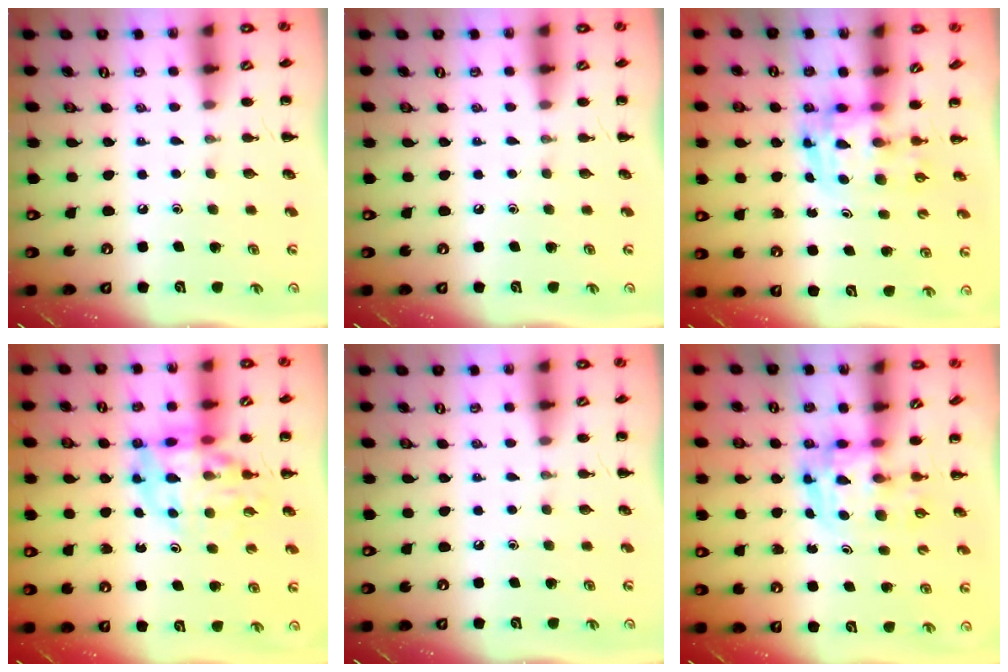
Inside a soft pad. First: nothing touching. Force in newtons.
{"total": 0.0}
{"total": 3.6, "press": 3.5, "slide": 0.6}
{"total": 12.4, "press": 11.9, "slide": 3.5}
{"total": 0.0}
{"total": 3.6, "press": 3.5, "slide": 0.6}